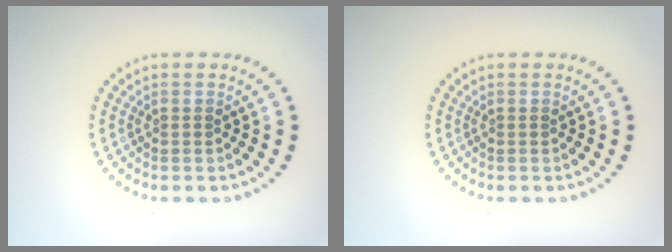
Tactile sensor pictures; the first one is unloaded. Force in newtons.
{"total": 0.0}